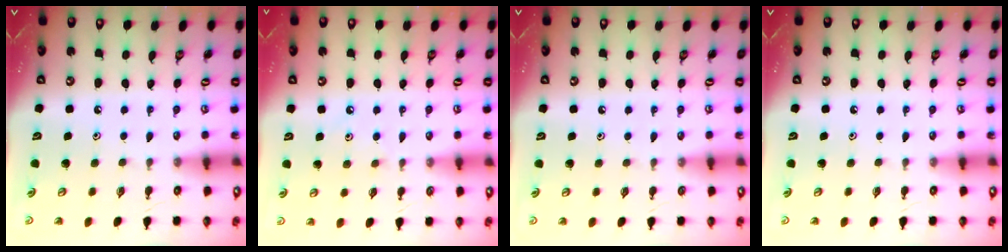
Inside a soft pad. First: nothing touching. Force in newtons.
{"total": 5.5, "press": 5.5, "slide": 0.6}
{"total": 2.7, "press": 2.7, "slide": 0.4}
{"total": 0.0}